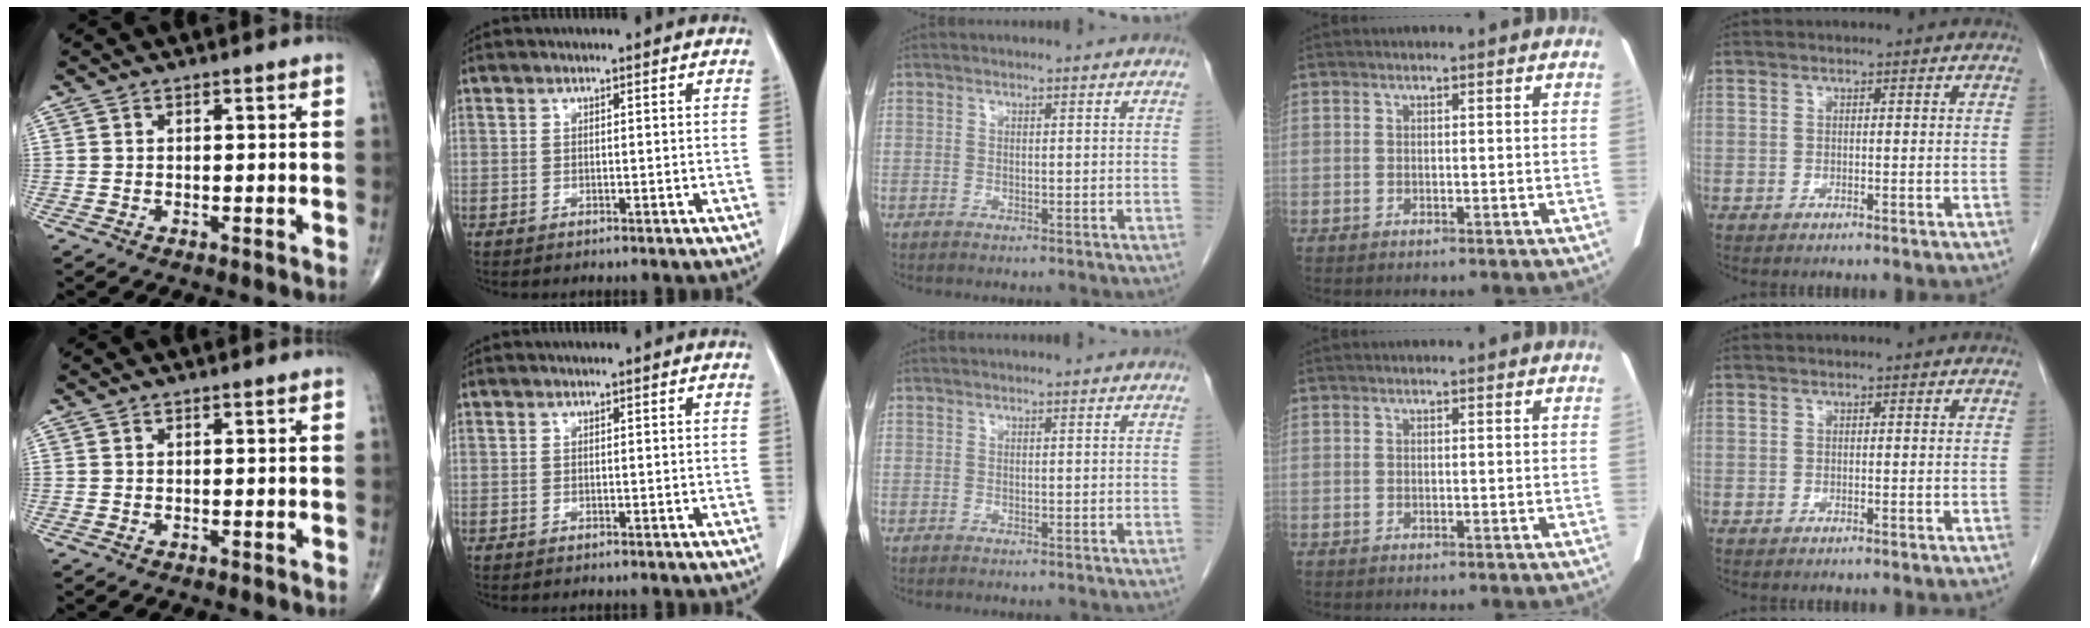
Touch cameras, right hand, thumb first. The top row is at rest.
{}